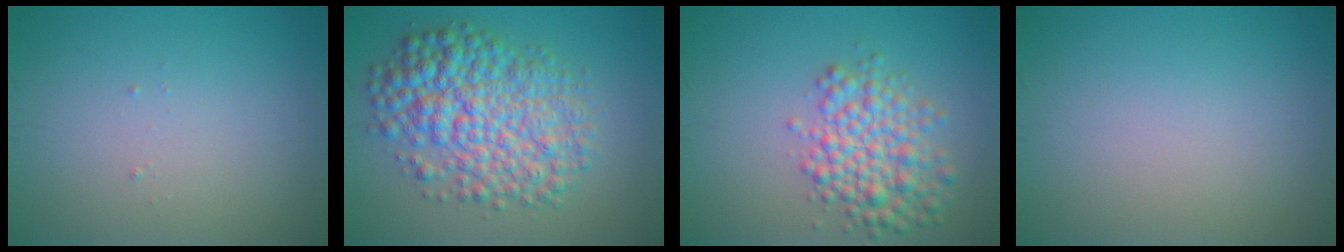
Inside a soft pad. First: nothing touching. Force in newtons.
{"total": 8.2, "press": 8.2, "slide": 0.1}
{"total": 5.0, "press": 5.0, "slide": 0.1}
{"total": 0.0}